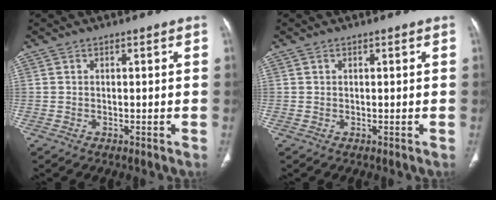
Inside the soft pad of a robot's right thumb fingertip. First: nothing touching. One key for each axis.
{"total": 0.0}